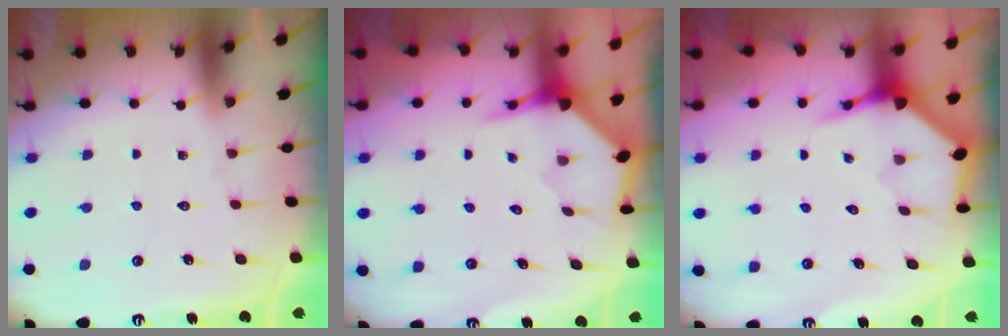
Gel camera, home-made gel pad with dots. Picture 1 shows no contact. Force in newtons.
{"total": 3.8, "press": 3.8, "slide": 0.5}
{"total": 4.0, "press": 3.9, "slide": 0.5}